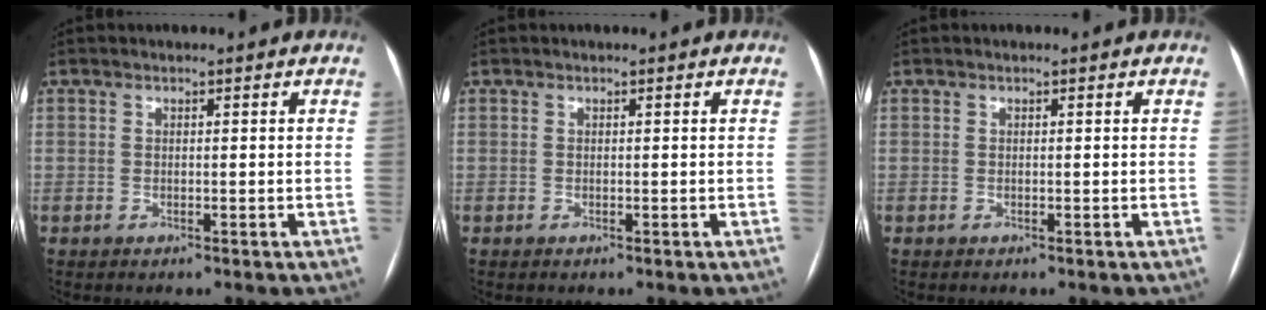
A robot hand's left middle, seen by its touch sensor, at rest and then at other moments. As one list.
[{"total": 0.0}, {"total": 0.0}]